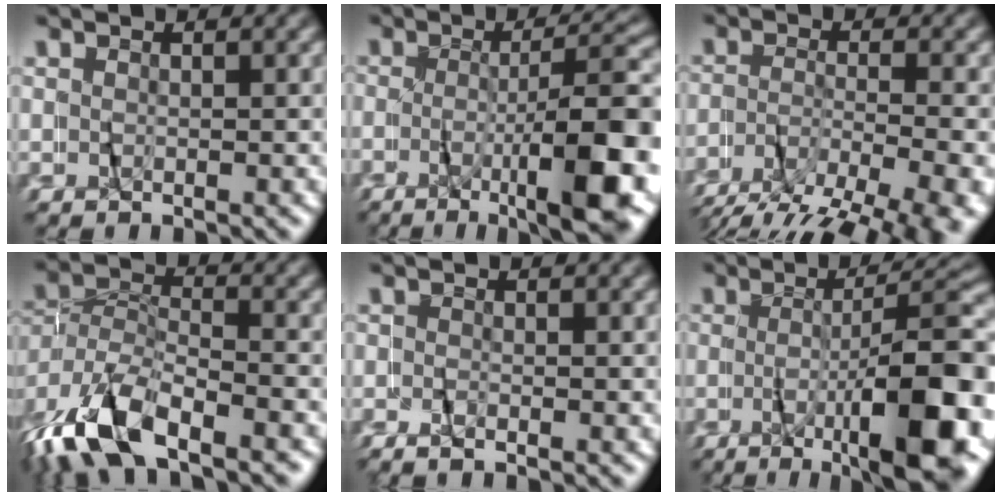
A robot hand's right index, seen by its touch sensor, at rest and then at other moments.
{"total": 10.4, "force": [-3.8, 2.1, 9.4], "torque": [-0.114, 0.003, -0.058]}
{"total": 7.2, "force": [-4.5, 2.7, 5.0], "torque": [-0.079, -0.022, -0.064]}
{"total": 6.7, "force": [-4.9, 3.1, 3.3], "torque": [-0.078, -0.021, -0.075]}
{"total": 0.8, "force": [-0.7, -0.1, 0.3], "torque": [-0.009, 0.002, -0.018]}
{"total": 12.5, "force": [-4.2, 3.0, 11.4], "torque": [-0.136, 0.005, -0.061]}